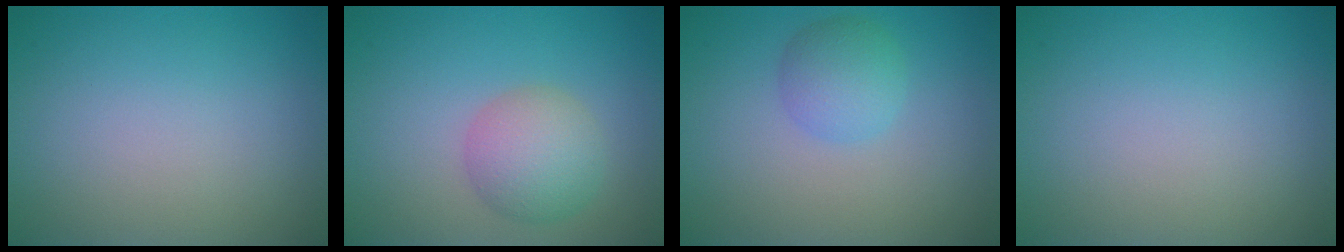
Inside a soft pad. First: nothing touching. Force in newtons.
{"total": 3.9, "press": 3.9, "slide": 0.1}
{"total": 2.7, "press": 2.7, "slide": 0.1}
{"total": 0.0}